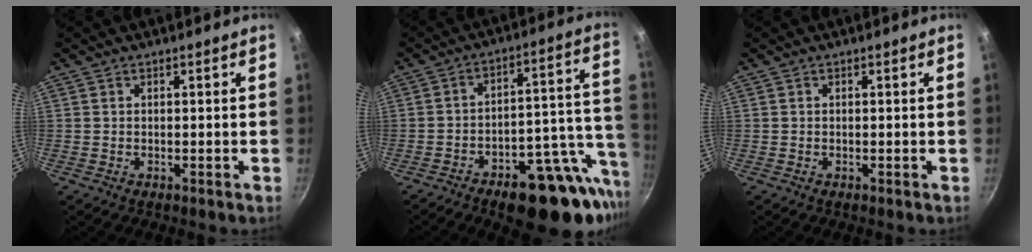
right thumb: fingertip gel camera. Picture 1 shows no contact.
{"total": 23.6, "force": [-8.5, 11.5, 18.8], "torque": [-0.201, 0.042, -0.110]}
{"total": 0.0}